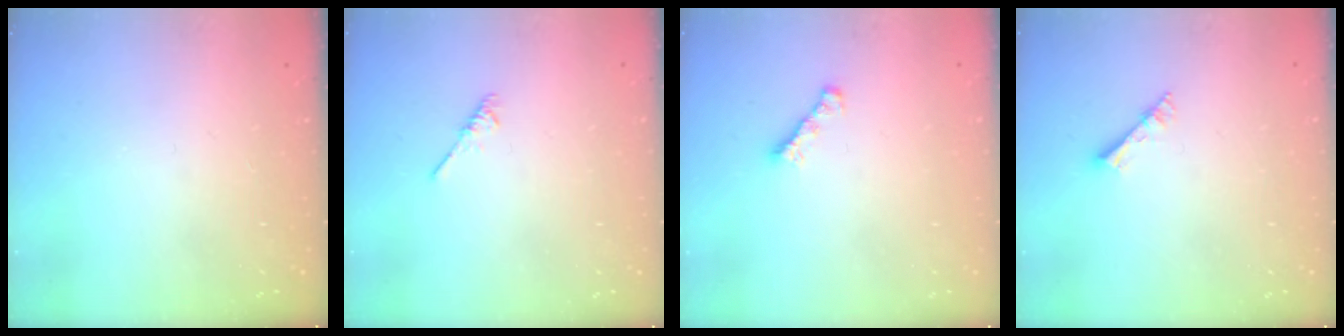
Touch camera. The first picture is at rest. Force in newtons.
{"total": 1.9, "press": 1.8, "slide": 0.5}
{"total": 1.6, "press": 1.4, "slide": 0.6}
{"total": 3.4, "press": 3.4, "slide": 0.3}